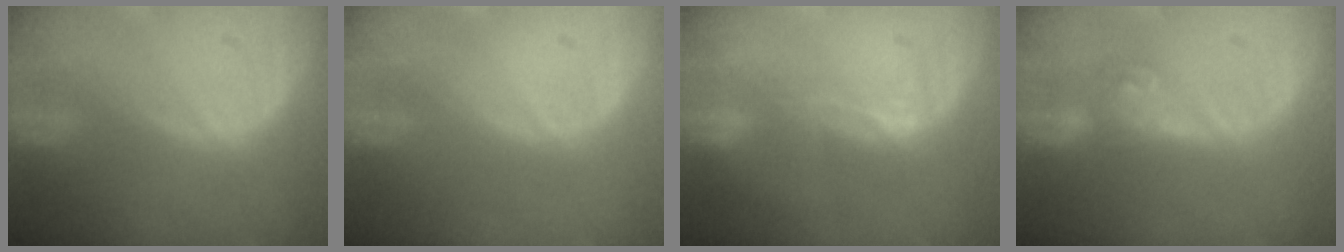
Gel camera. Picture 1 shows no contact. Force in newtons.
{"total": 0.0}
{"total": 2.6, "press": 2.0, "slide": 1.6}
{"total": 4.4, "press": 4.4, "slide": 0.4}